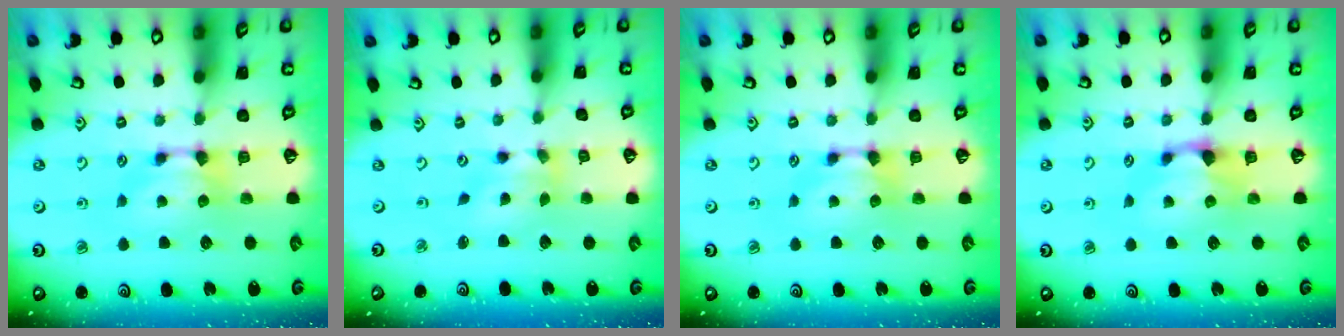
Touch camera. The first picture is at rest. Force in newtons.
{"total": 1.9, "press": 1.3, "slide": 1.3}
{"total": 0.0}
{"total": 1.2, "press": 0.8, "slide": 0.9}